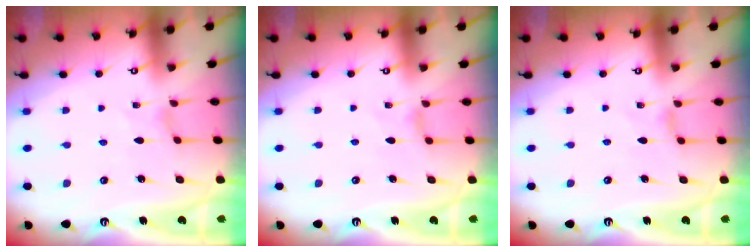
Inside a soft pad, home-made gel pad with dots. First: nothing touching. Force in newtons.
{"total": 0.0}
{"total": 0.0}